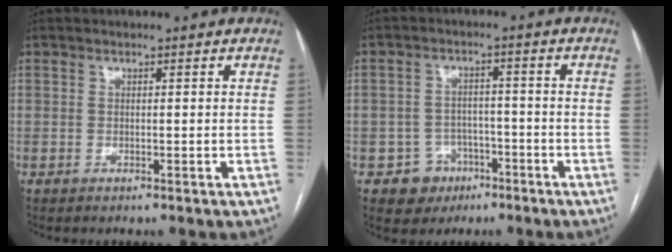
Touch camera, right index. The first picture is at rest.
{"total": 5.5, "force": [-2.8, 4.8, 0.5], "torque": [0.002, 0.014, -0.034]}